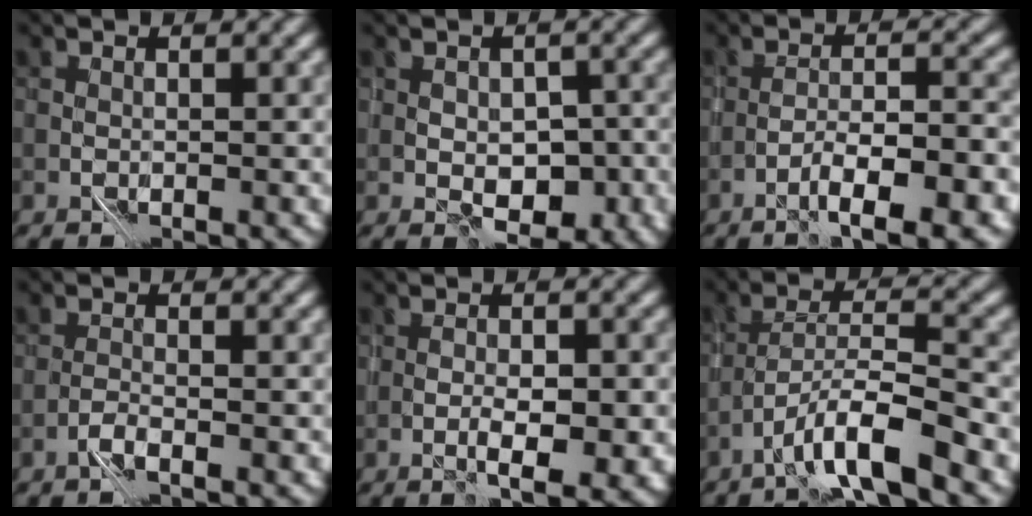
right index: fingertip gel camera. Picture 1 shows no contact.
{"total": 4.2, "force": [-0.8, 2.5, 3.3], "torque": [-0.040, -0.002, -0.009]}
{"total": 4.9, "force": [-2.7, 0.5, 4.1], "torque": [-0.057, 0.015, -0.043]}
{"total": 1.0, "force": [-0.9, -0.2, 0.4], "torque": [-0.011, 0.005, -0.024]}
{"total": 2.6, "force": [-0.4, 0.6, 2.5], "torque": [-0.039, -0.001, -0.004]}
{"total": 5.4, "force": [-3.8, 0.2, 3.9], "torque": [-0.061, 0.015, -0.071]}